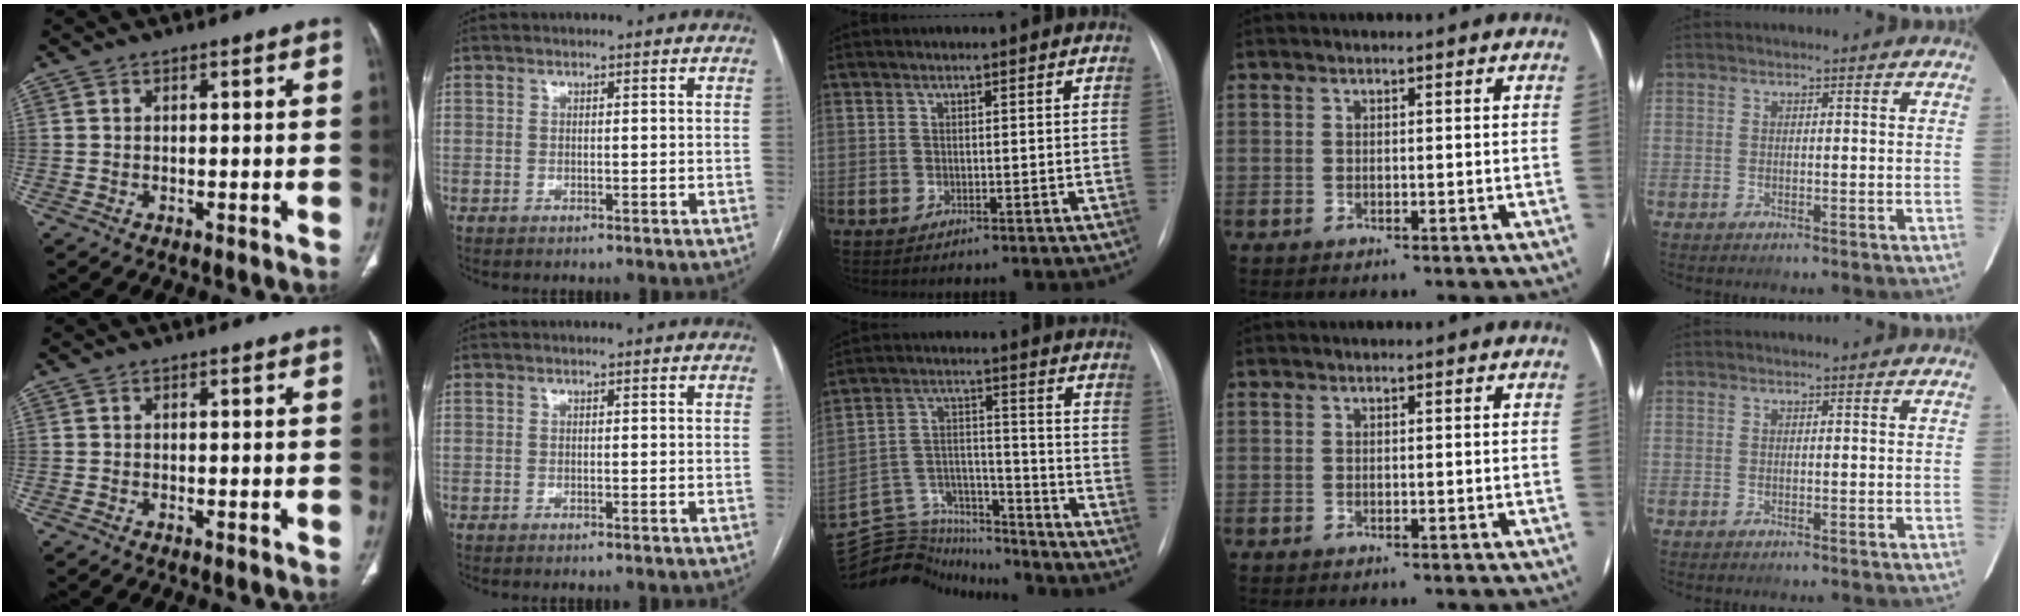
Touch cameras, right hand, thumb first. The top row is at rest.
{"middle": {"total": 15.3, "force": [-15.1, 2.5, 0.8], "torque": [-0.019, 0.045, -0.249]}}